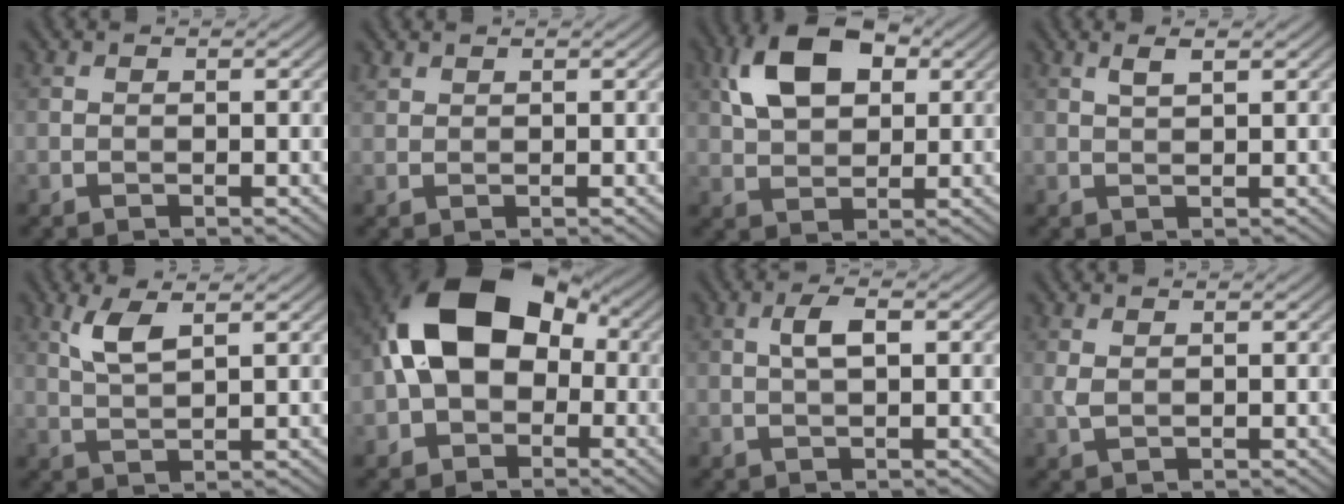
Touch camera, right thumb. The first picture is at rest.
{"total": 1.1, "force": [0.9, 0.5, 0.3], "torque": [-0.009, 0.003, 0.024]}
{"total": 9.9, "force": [3.4, 5.9, 7.2], "torque": [-0.148, 0.019, 0.058]}
{"total": 1.8, "force": [1.0, 0.3, 1.5], "torque": [-0.037, 0.003, 0.021]}
{"total": 3.9, "force": [2.0, 0.9, 3.3], "torque": [-0.080, 0.001, 0.044]}
{"total": 14.5, "force": [0.4, 10.0, 10.6], "torque": [-0.204, 0.002, -0.002]}
{"total": 2.7, "force": [0.5, 0.8, 2.5], "torque": [-0.053, 0.007, 0.007]}
{"total": 1.3, "force": [0.5, 0.5, 1.0], "torque": [-0.034, 0.000, 0.014]}